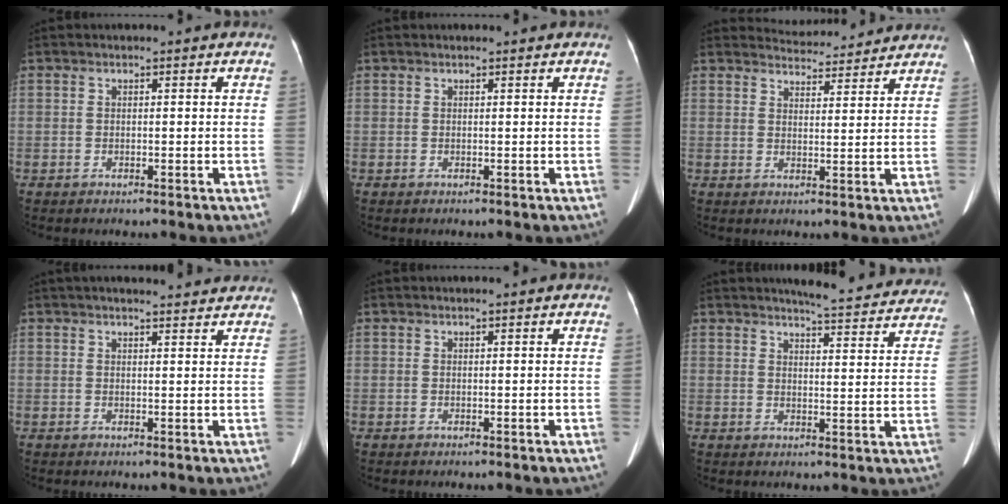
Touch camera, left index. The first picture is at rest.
{"total": 0.8, "force": [0.8, 0.0, 0.3], "torque": [-0.007, 0.009, 0.012]}
{"total": 7.6, "force": [7.5, 1.1, 0.4], "torque": [-0.006, 0.015, 0.092]}
{"total": 9.6, "force": [8.7, 1.4, 3.9], "torque": [-0.049, 0.022, 0.100]}
{"total": 0.7, "force": [0.6, -0.1, 0.4], "torque": [-0.006, 0.006, 0.010]}
{"total": 16.1, "force": [15.1, 2.4, 4.9], "torque": [-0.044, -0.038, 0.160]}